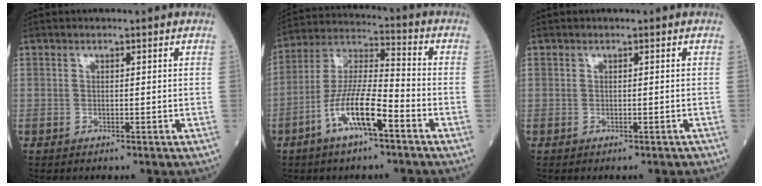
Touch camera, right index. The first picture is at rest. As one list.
[{"total": 11.0, "force": [-5.3, 1.9, 9.5], "torque": [-0.191, 0.002, -0.103]}, {"total": 0.7, "force": [-0.6, 0.2, 0.2], "torque": [-0.004, 0.000, -0.008]}]